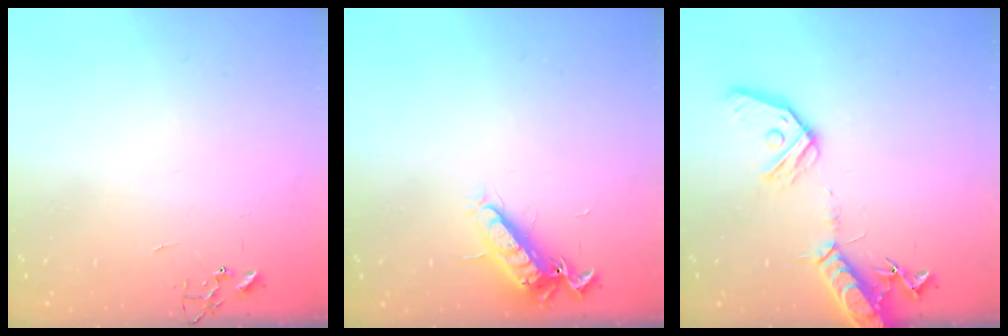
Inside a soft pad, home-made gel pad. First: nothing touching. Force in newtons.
{"total": 13.0, "press": 12.9, "slide": 1.2}
{"total": 16.6, "press": 16.2, "slide": 3.2}